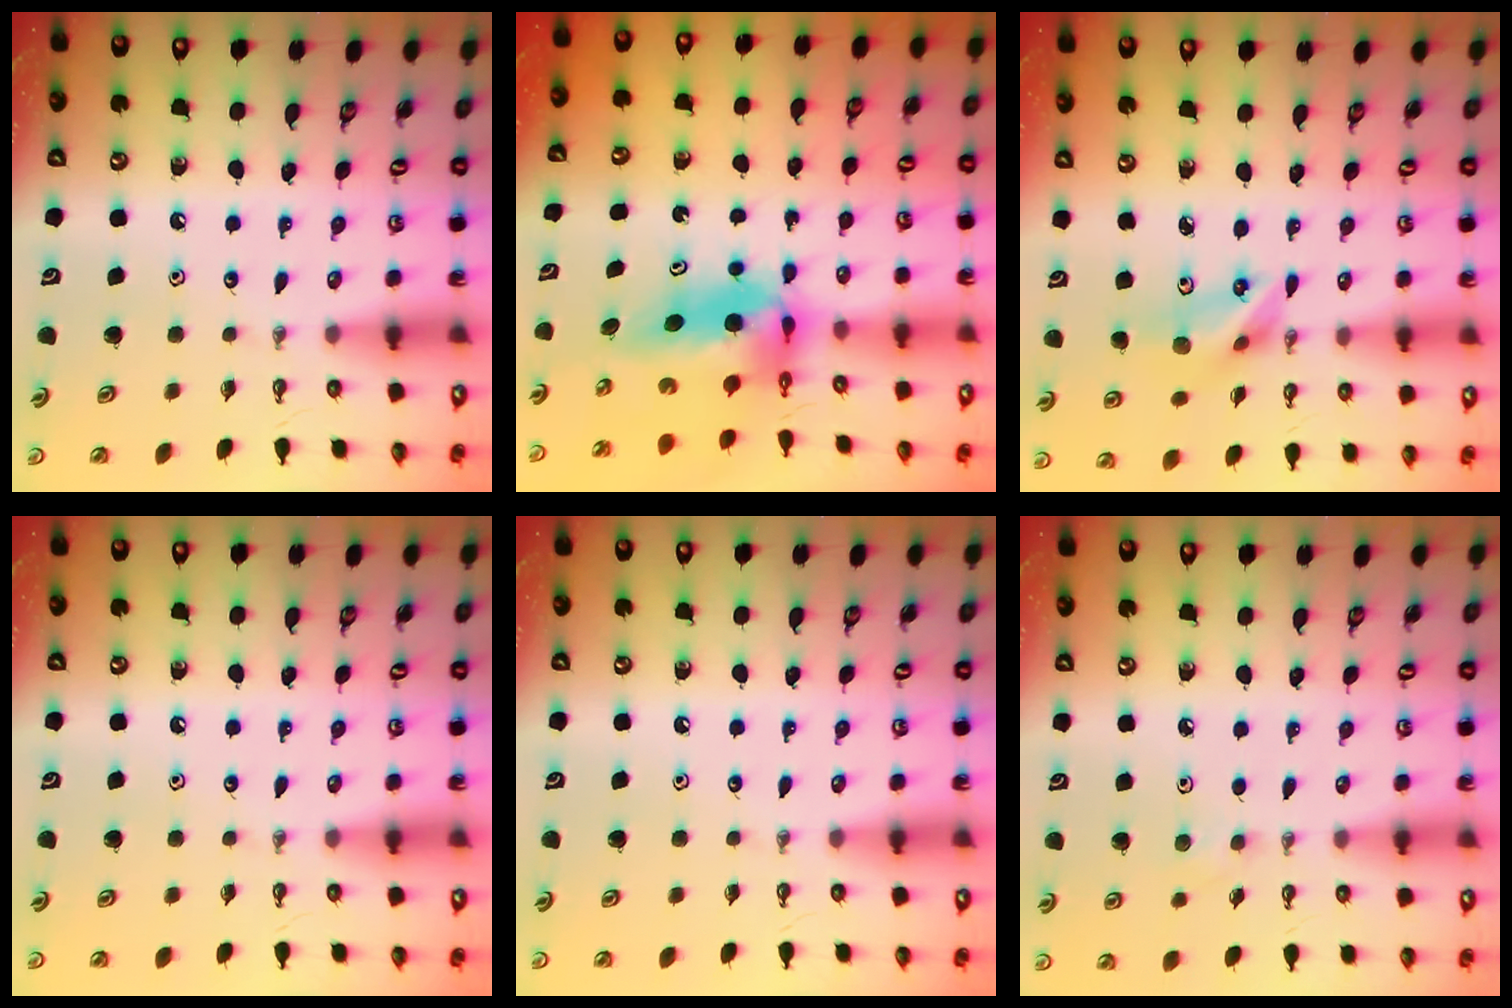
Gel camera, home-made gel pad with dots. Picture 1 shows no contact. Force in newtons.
{"total": 8.3, "press": 7.9, "slide": 2.5}
{"total": 9.7, "press": 9.3, "slide": 2.7}
{"total": 0.0}
{"total": 0.0}
{"total": 4.4, "press": 4.0, "slide": 1.9}